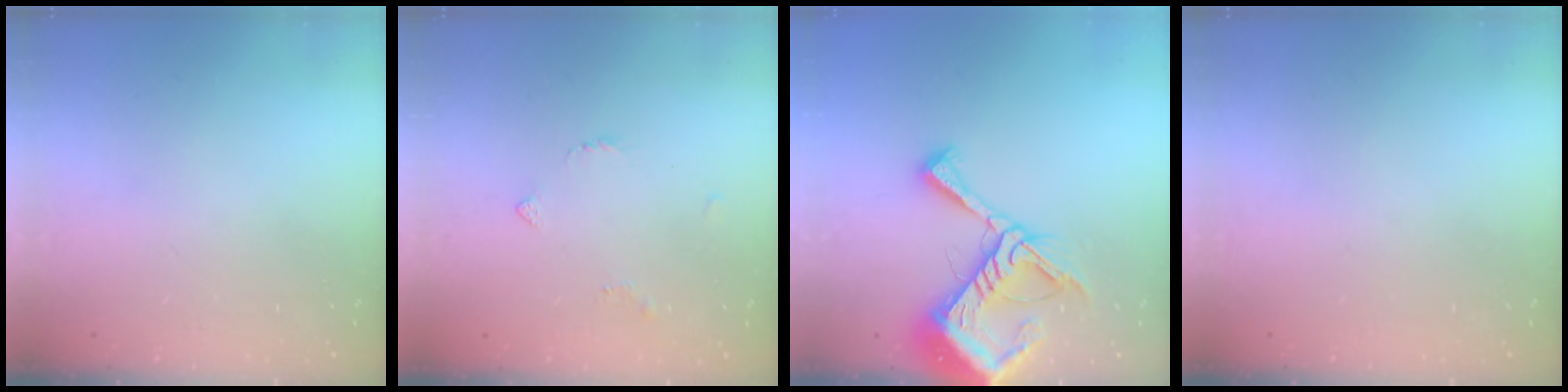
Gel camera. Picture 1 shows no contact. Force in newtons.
{"total": 2.8, "press": 2.7, "slide": 0.7}
{"total": 14.3, "press": 14.2, "slide": 1.5}
{"total": 0.0}